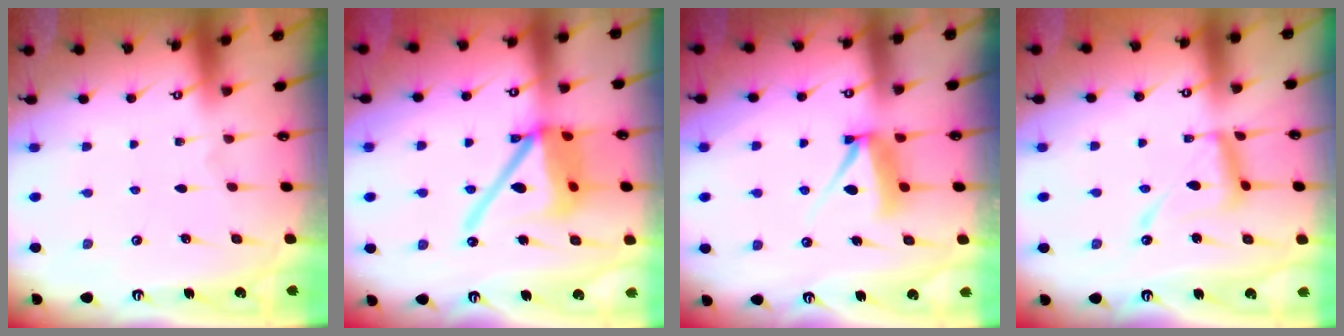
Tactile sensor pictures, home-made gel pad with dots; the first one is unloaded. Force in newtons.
{"total": 17.1, "press": 16.9, "slide": 2.6}
{"total": 9.9, "press": 9.9, "slide": 0.8}
{"total": 12.5, "press": 12.4, "slide": 0.9}